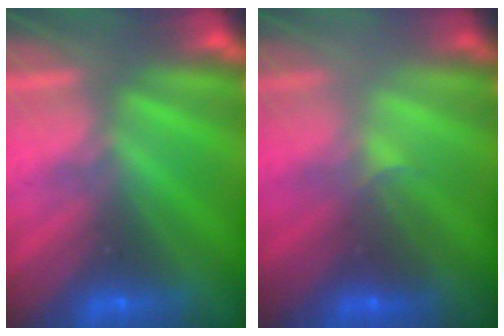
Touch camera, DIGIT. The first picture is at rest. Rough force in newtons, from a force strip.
{"total": 2.0}